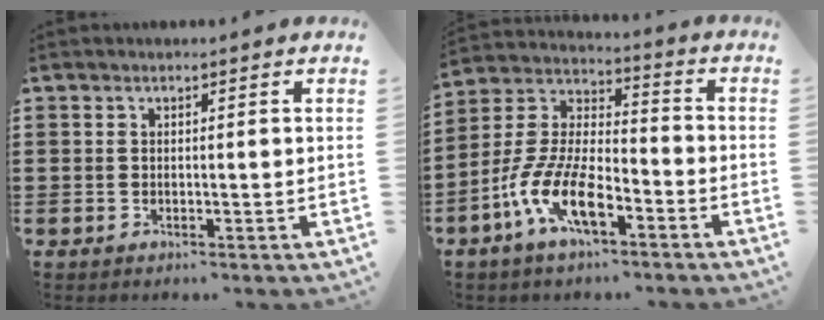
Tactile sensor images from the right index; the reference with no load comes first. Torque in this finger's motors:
{"motor_torque": [2.14, 0.00, 1.05, 0.21]}